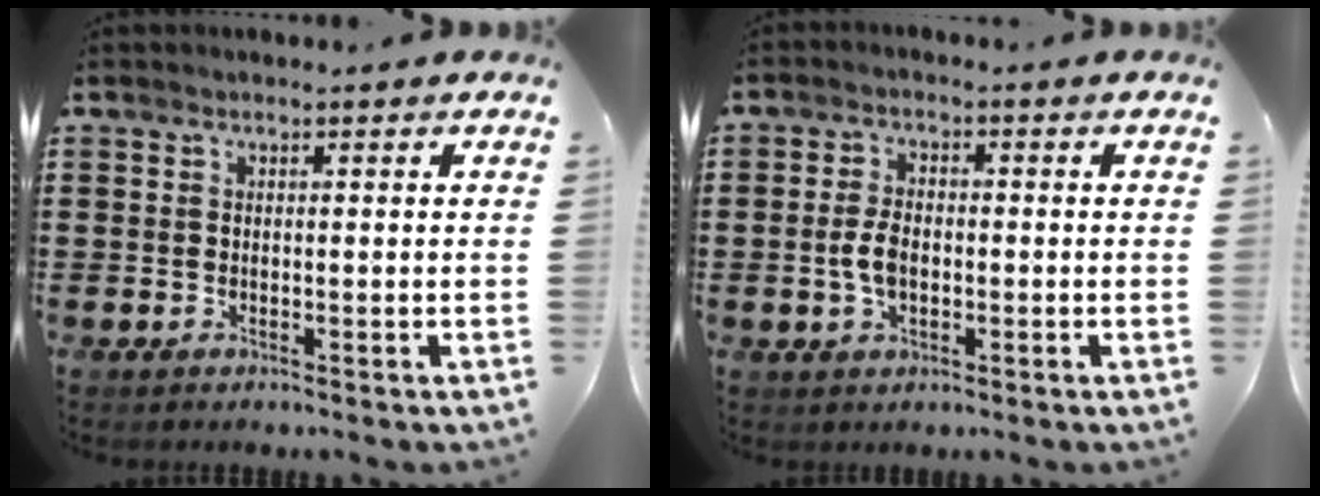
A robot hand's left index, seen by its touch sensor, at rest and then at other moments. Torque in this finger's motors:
{"motor_torque": [0.99, 0.63, 0.58, 0.12]}